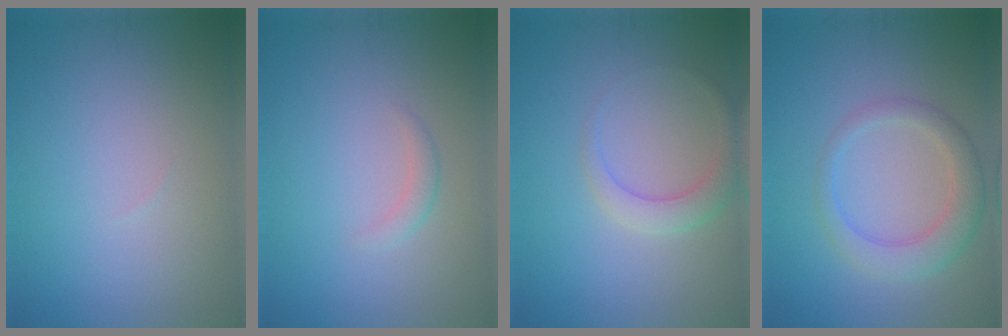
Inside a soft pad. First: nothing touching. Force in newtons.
{"total": 1.1, "press": 1.1, "slide": 0.1}
{"total": 2.5, "press": 2.5, "slide": 0.1}
{"total": 3.8, "press": 3.8, "slide": 0.1}